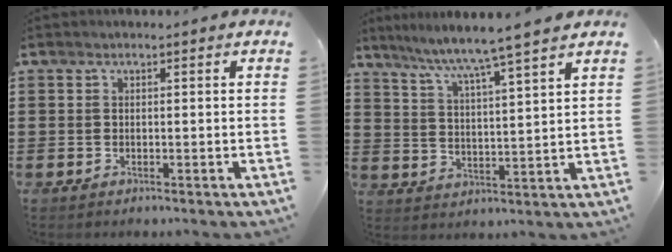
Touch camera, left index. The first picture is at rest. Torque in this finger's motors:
{"motor_torque": [0.67, 0.58, 0.60, 0.20]}